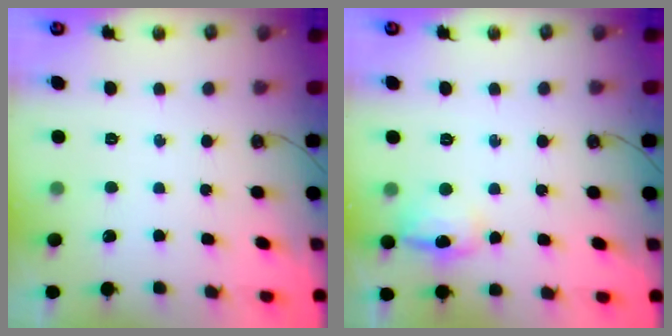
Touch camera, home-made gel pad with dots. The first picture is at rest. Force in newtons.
{"total": 10.7, "press": 10.7, "slide": 0.8}